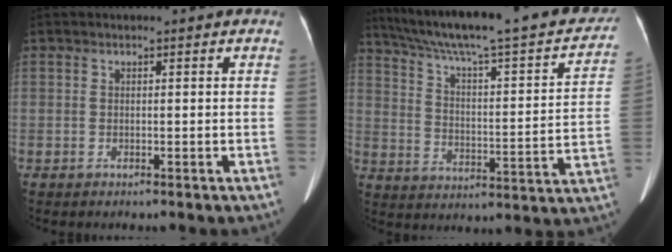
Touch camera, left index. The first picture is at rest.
{"total": 28.2, "force": [23.7, 3.5, 14.8], "torque": [-0.232, -0.014, 0.319]}